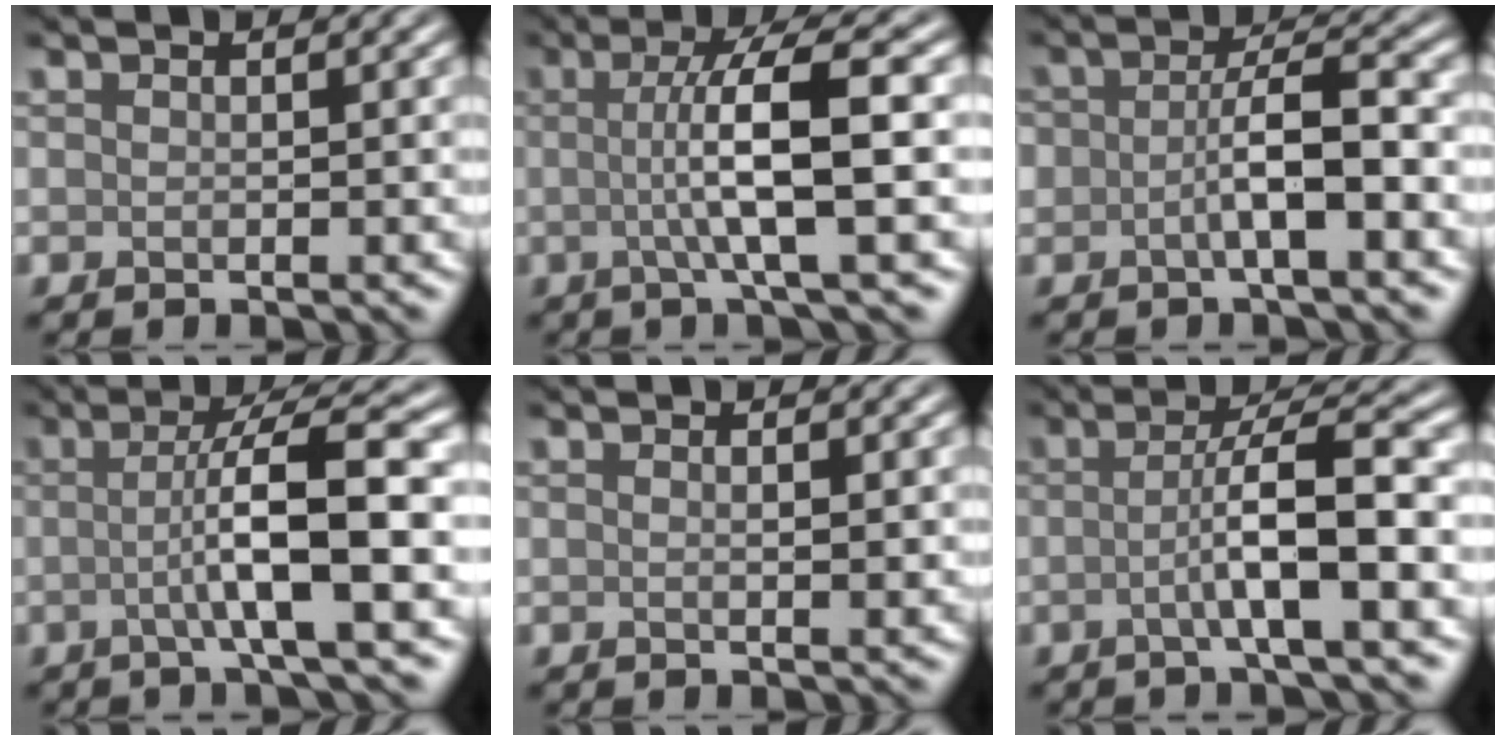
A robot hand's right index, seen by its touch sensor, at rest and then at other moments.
{"total": 7.3, "force": [-0.1, 1.3, 7.2], "torque": [-0.114, 0.007, -0.005]}
{"total": 3.9, "force": [-1.3, 1.4, 3.5], "torque": [-0.059, 0.011, -0.029]}
{"total": 7.1, "force": [-0.8, 1.0, 7.0], "torque": [-0.110, 0.014, -0.022]}
{"total": 1.1, "force": [0.2, 0.2, 1.0], "torque": [-0.016, -0.001, 0.003]}
{"total": 5.8, "force": [-1.1, 0.7, 5.6], "torque": [-0.089, 0.018, -0.032]}